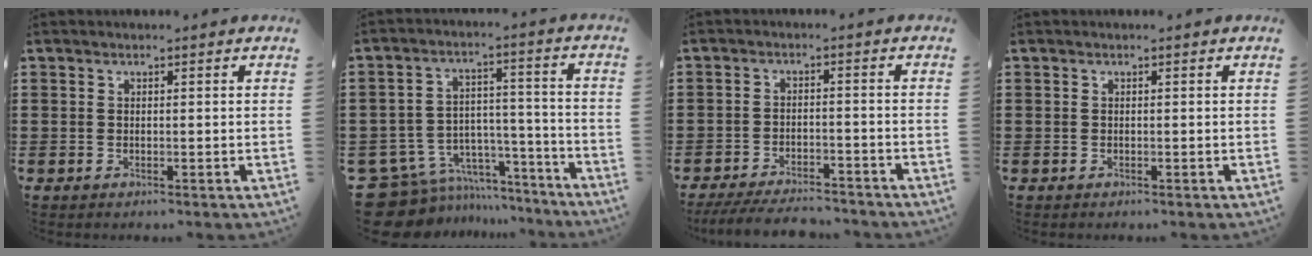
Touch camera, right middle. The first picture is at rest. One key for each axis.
{"total": 9.7, "fx": -7.8, "fy": 5.6, "fz": 1.7, "tx": -0.055, "ty": 0.029, "tz": -0.148}
{"total": 4.9, "fx": -4.7, "fy": 0.7, "fz": 1.4, "tx": -0.035, "ty": -0.004, "tz": -0.096}
{"total": 0.0}